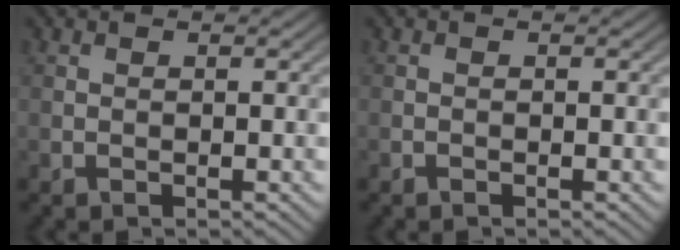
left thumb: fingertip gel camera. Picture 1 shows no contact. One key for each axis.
{"total": 0.0}